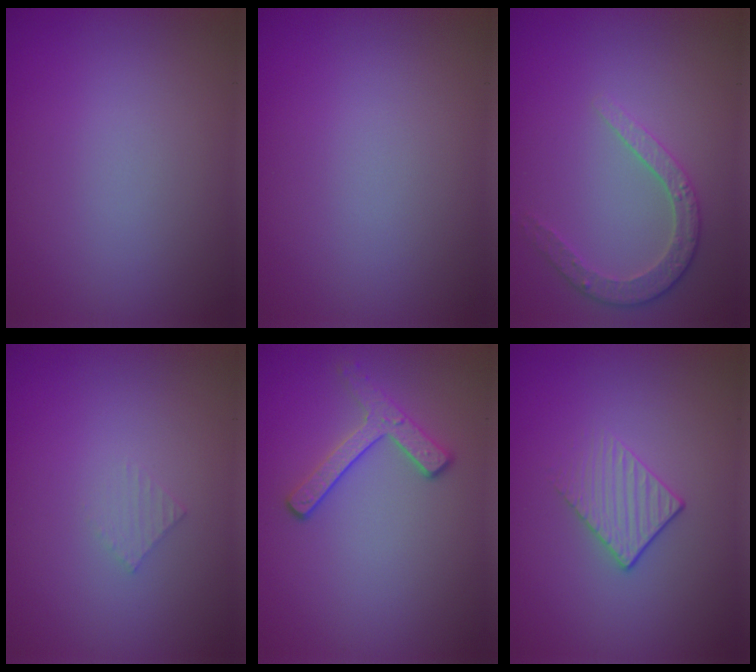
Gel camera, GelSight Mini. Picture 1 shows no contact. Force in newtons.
{"total": 0.0}
{"total": 2.6, "press": 2.5, "slide": 0.8}
{"total": 0.8, "press": 0.8, "slide": 0.1}
{"total": 2.7, "press": 2.3, "slide": 1.3}
{"total": 1.6, "press": 1.1, "slide": 1.1}